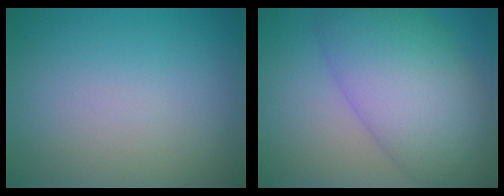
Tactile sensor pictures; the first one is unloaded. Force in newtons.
{"total": 9.8, "press": 9.7, "slide": 0.2}